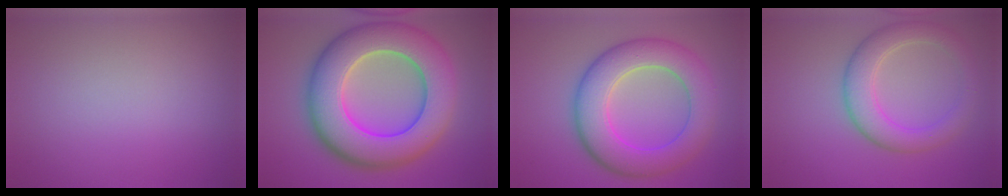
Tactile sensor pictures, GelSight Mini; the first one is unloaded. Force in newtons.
{"total": 12.7, "press": 12.7, "slide": 0.8}
{"total": 7.9, "press": 7.9, "slide": 0.1}
{"total": 4.8, "press": 4.8, "slide": 0.4}